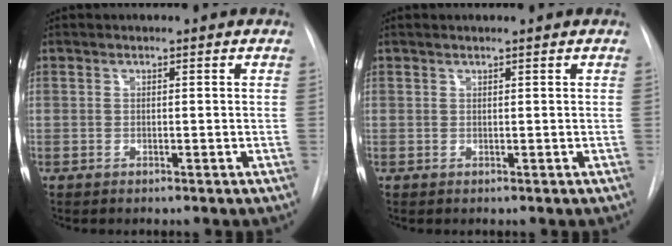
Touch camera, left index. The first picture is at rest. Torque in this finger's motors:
{"motor_torque": [0.11, -0.05, -0.04, 0.01]}